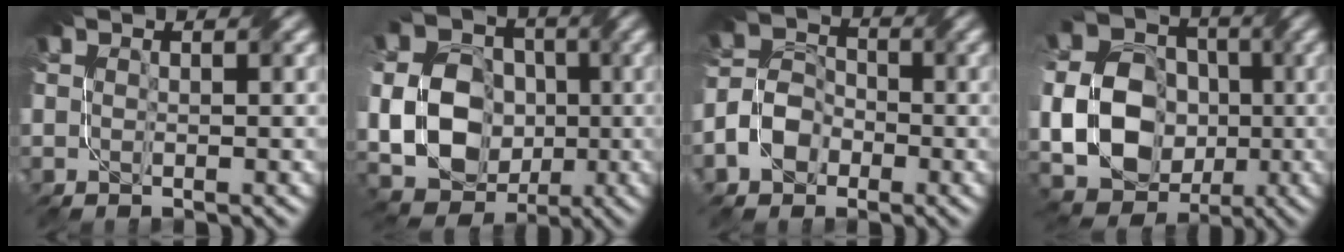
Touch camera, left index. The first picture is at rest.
{"total": 13.9, "force": [-1.8, 11.5, 7.6], "torque": [-0.162, -0.011, -0.045]}
{"total": 4.1, "force": [-2.6, 2.7, 1.7], "torque": [-0.030, 0.002, -0.057]}
{"total": 13.6, "force": [-2.3, 11.1, 7.4], "torque": [-0.150, -0.023, -0.050]}